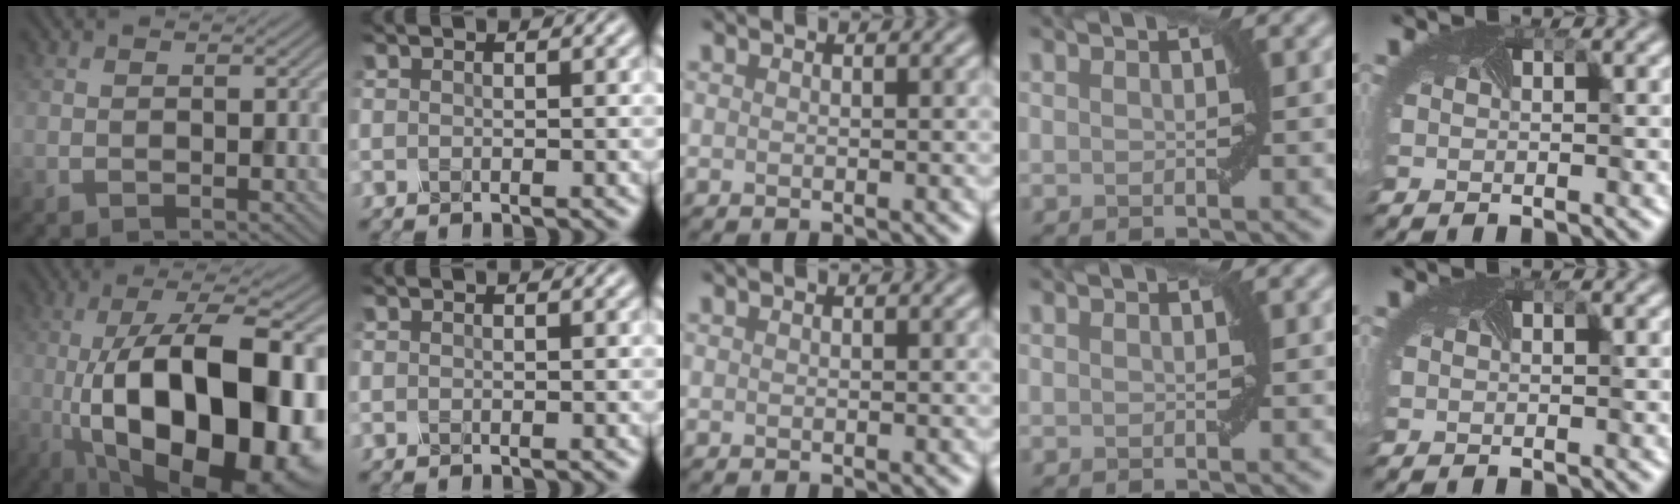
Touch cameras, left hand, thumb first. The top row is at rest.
{"thumb": {"total": 21.0, "force": [-4.2, 8.8, 18.6], "torque": [-0.290, -0.003, -0.060]}}